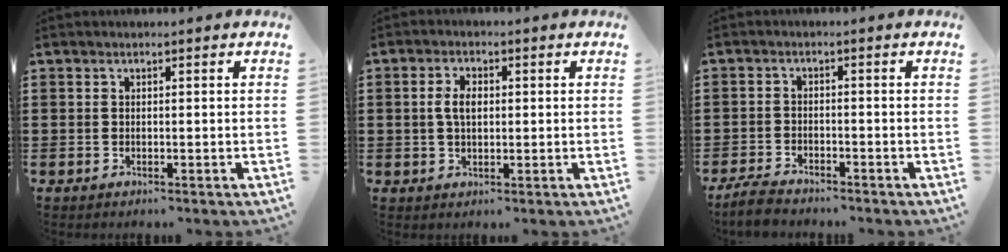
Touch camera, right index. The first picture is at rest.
{"total": 3.6, "force": [0.4, 1.8, 3.1], "torque": [-0.062, 0.008, 0.004]}
{"total": 2.9, "force": [-2.8, 0.4, 0.9], "torque": [-0.025, 0.000, -0.057]}